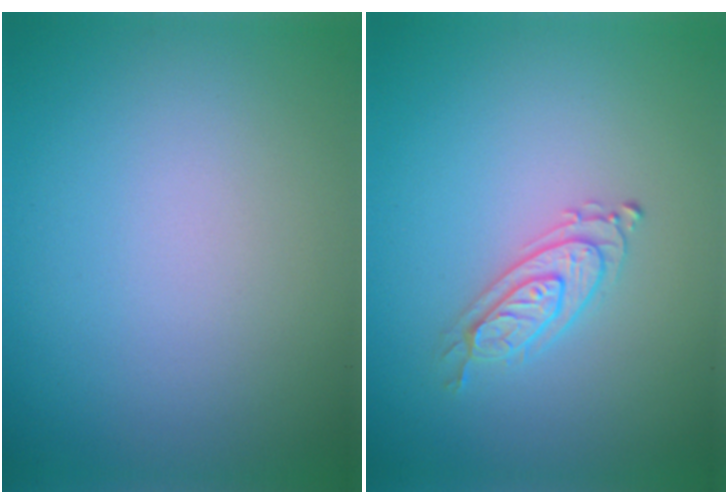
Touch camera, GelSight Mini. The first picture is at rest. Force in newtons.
{"total": 2.2, "press": 2.1, "slide": 0.6}